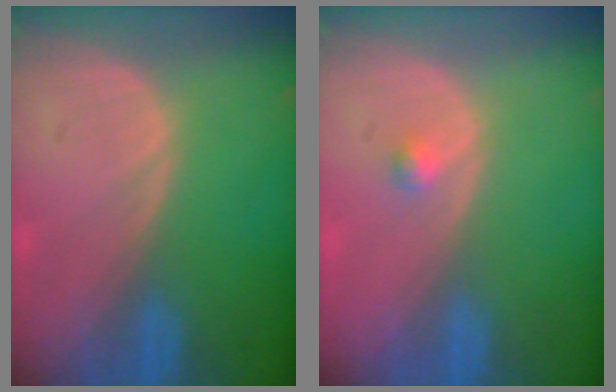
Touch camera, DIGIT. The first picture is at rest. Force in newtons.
{"total": 1.0, "press": 1.0, "slide": 0.1}